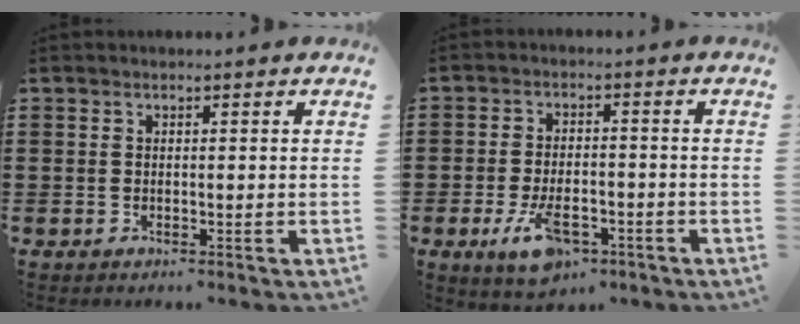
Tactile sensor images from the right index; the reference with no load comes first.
{"total": 7.1, "force": [-3.5, 3.3, 5.2], "torque": [-0.105, 0.001, -0.063]}